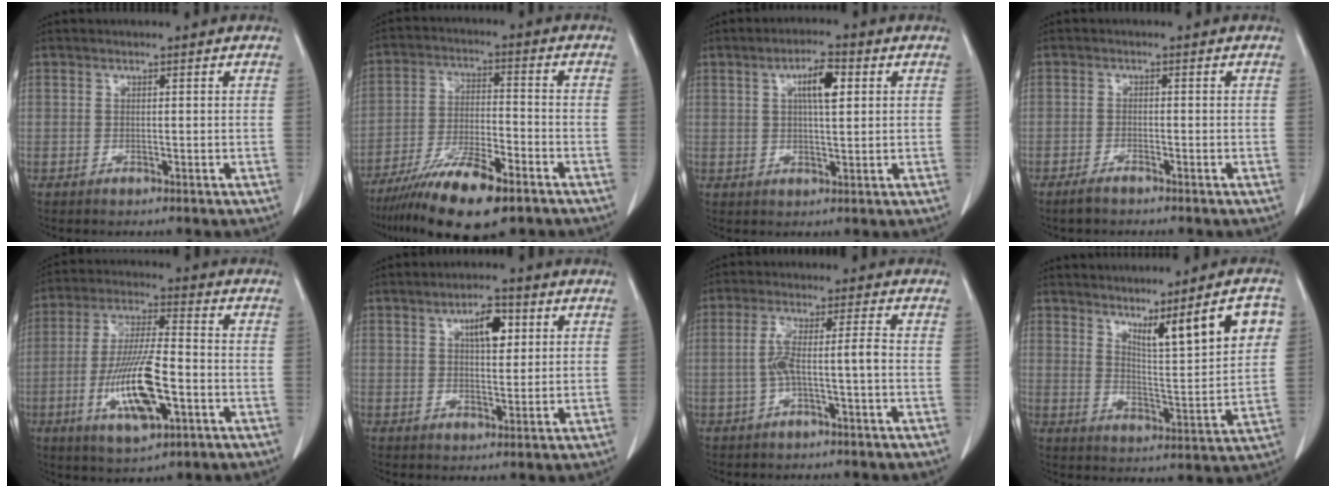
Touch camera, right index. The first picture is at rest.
{"total": 14.0, "force": [-9.5, 2.9, 9.9], "torque": [-0.182, -0.027, -0.166]}
{"total": 5.6, "force": [1.8, 1.3, 5.1], "torque": [-0.089, 0.007, 0.030]}
{"total": 2.1, "force": [-1.7, 0.3, 1.1], "torque": [-0.026, -0.003, -0.032]}
{"total": 13.4, "force": [-3.9, 3.1, 12.4], "torque": [-0.246, -0.008, -0.065]}
{"total": 5.5, "force": [2.1, 2.2, 4.5], "torque": [-0.074, 0.006, 0.035]}
{"total": 5.2, "force": [-1.1, 0.0, 5.1], "torque": [-0.104, 0.020, -0.017]}
{"total": 11.8, "force": [5.9, 1.0, 10.1], "torque": [-0.146, -0.006, 0.093]}